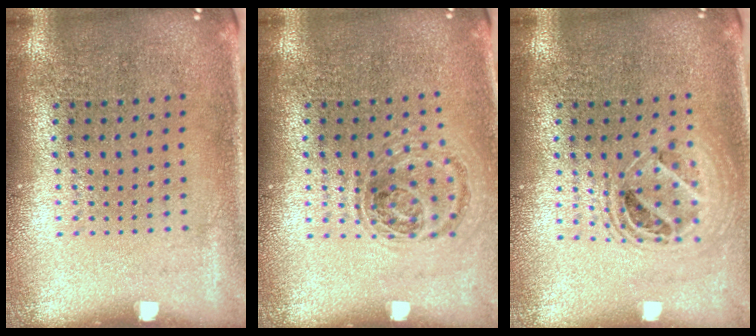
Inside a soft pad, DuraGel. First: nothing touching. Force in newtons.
{"total": 1.0, "press": 0.9, "slide": 0.2}
{"total": 1.4, "press": 1.3, "slide": 0.6}